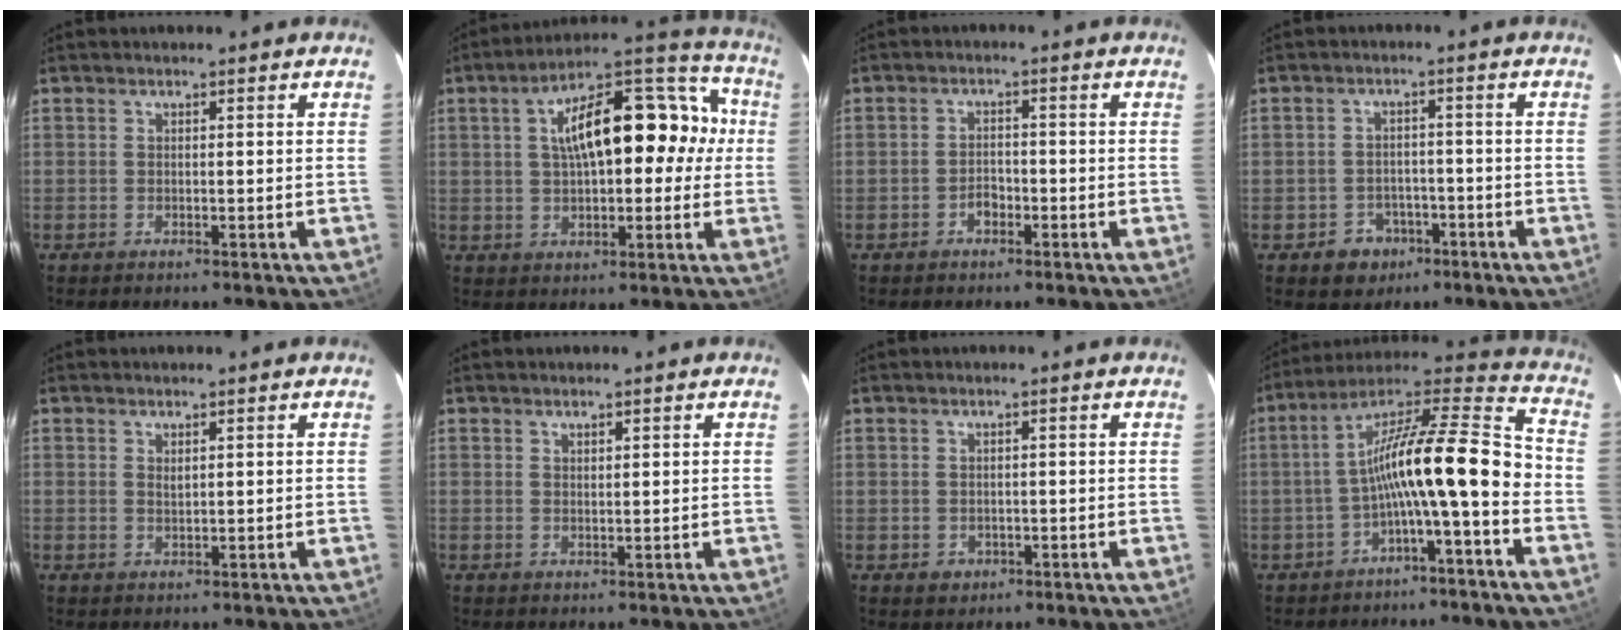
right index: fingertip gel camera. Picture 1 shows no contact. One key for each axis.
{"total": 18.8, "fx": 2.2, "fy": 9.7, "fz": 15.9, "tx": -0.258, "ty": 0.058, "tz": 0.036}
{"total": 2.3, "fx": -1.5, "fy": 1.5, "fz": 0.9, "tx": -0.019, "ty": 0.005, "tz": -0.024}
{"total": 5.7, "fx": -2.9, "fy": 4.8, "fz": 0.9, "tx": -0.034, "ty": 0.019, "tz": -0.030}
{"total": 1.0, "fx": 0.6, "fy": 0.4, "fz": 0.7, "tx": -0.011, "ty": 0.000, "tz": 0.012}
{"total": 1.1, "fx": 0.9, "fy": 0.4, "fz": 0.6, "tx": -0.008, "ty": 0.001, "tz": 0.016}
{"total": 2.3, "fx": -0.3, "fy": 2.2, "fz": 0.4, "tx": -0.005, "ty": 0.000, "tz": 0.000}
{"total": 15.3, "fx": -4.6, "fy": 2.2, "fz": 14.4, "tx": -0.248, "ty": 0.026, "tz": -0.083}